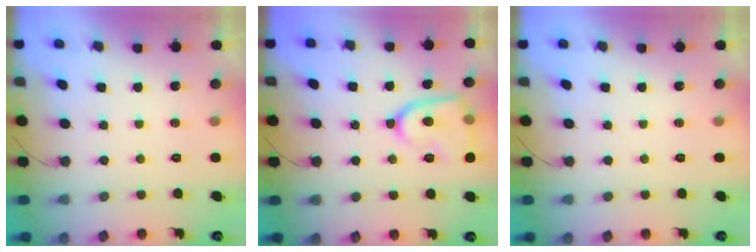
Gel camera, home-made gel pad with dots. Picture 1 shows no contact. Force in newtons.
{"total": 12.7, "press": 12.7, "slide": 0.7}
{"total": 0.0}